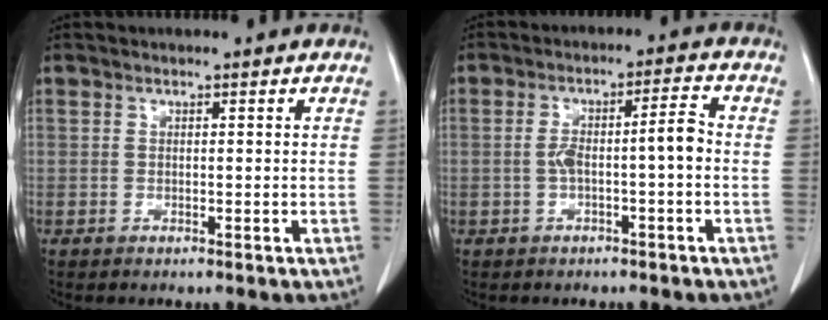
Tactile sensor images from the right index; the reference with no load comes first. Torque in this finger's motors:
{"motor_torque": [0.18, 0.00, 0.10, 0.04]}